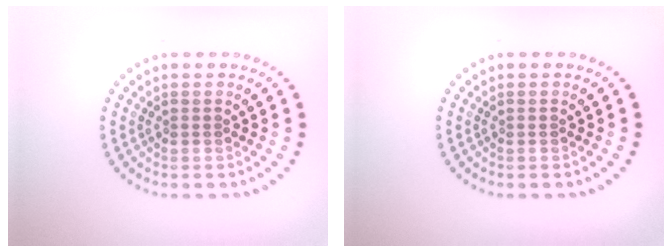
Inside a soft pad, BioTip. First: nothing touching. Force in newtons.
{"total": 0.0}